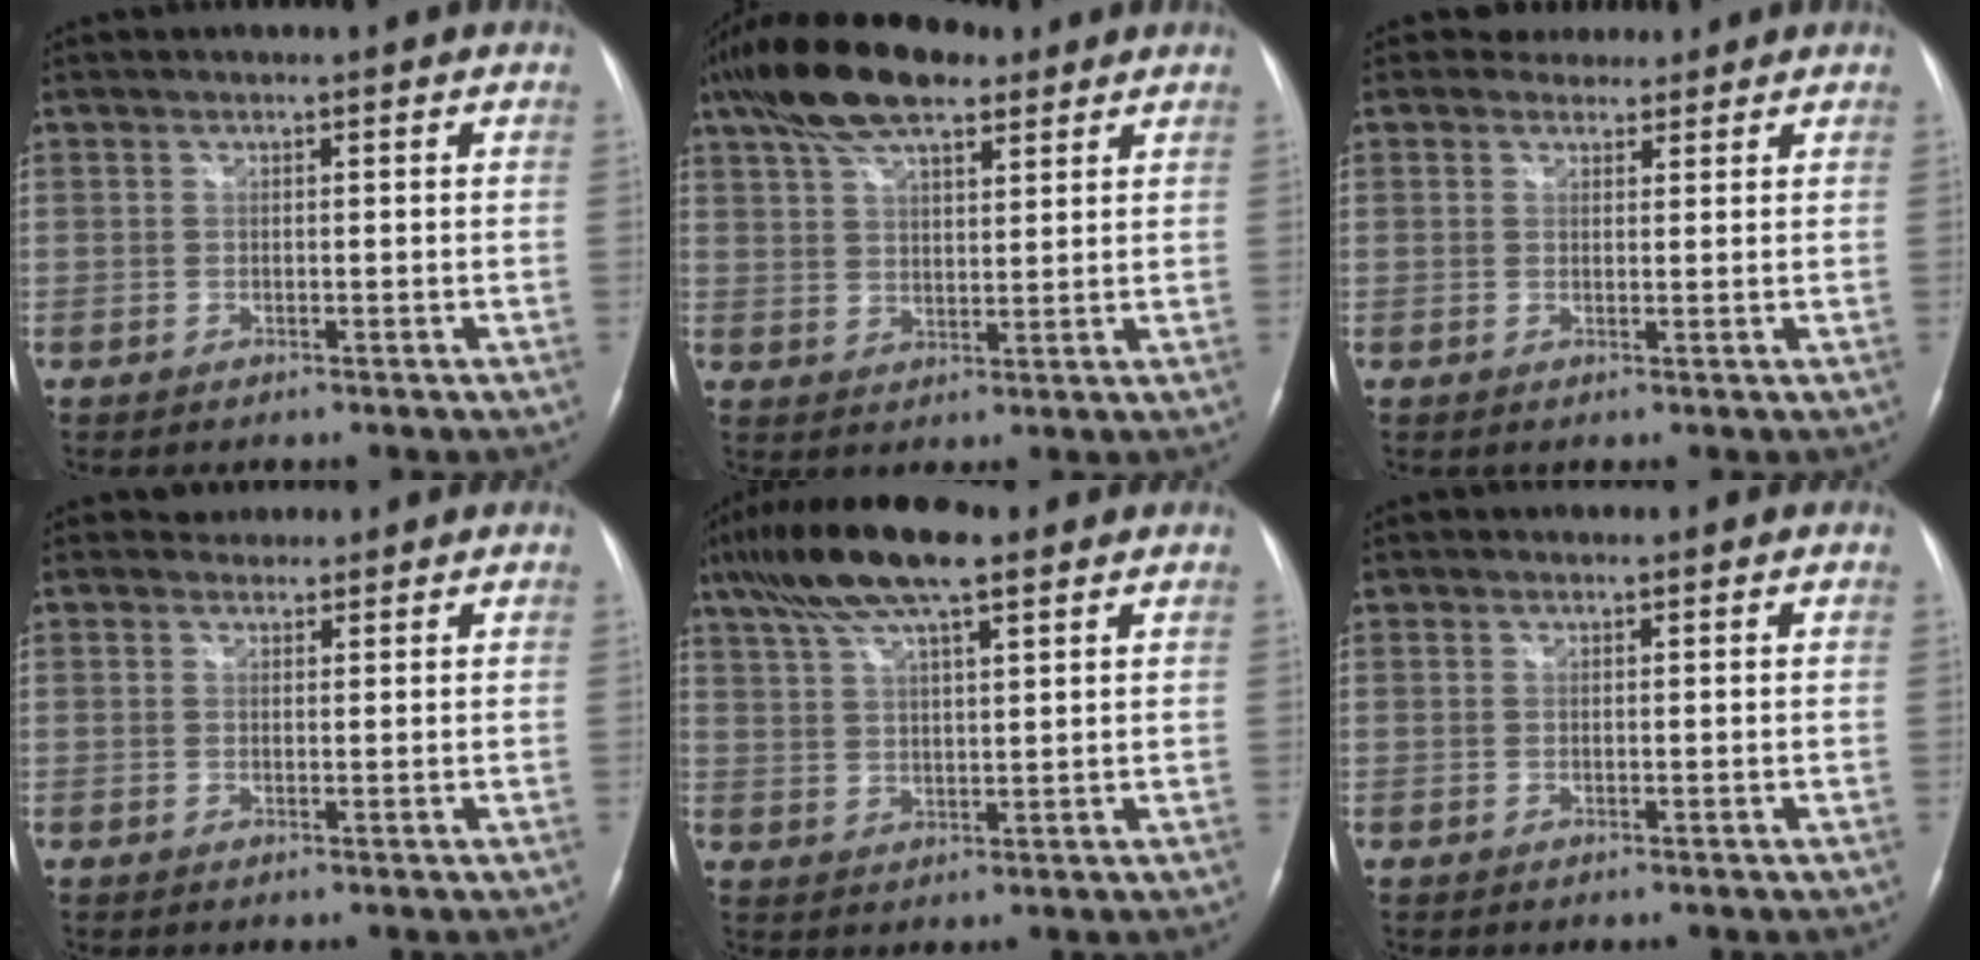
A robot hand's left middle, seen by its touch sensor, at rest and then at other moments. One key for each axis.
{"total": 13.1, "fx": 9.1, "fy": 4.6, "fz": 8.2, "tx": -0.168, "ty": 0.031, "tz": 0.163}
{"total": 3.0, "fx": 2.6, "fy": 1.5, "fz": -0.1, "tx": 0.001, "ty": 0.007, "tz": 0.037}
{"total": 1.7, "fx": 1.5, "fy": 0.8, "fz": -0.4, "tx": 0.003, "ty": 0.006, "tz": 0.020}
{"total": 12.0, "fx": 8.2, "fy": 2.5, "fz": 8.5, "tx": -0.169, "ty": 0.022, "tz": 0.143}
{"total": 0.5, "fx": 0.4, "fy": 0.3, "fz": 0.0, "tx": -0.003, "ty": -0.001, "tz": 0.005}